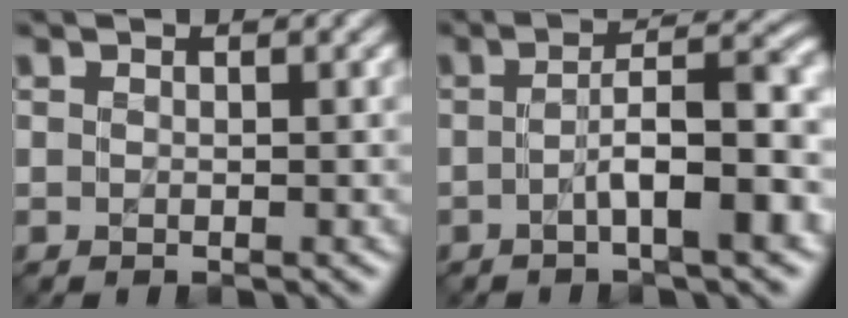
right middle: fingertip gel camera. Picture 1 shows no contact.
{"total": 7.3, "force": [-1.4, 1.7, 6.9], "torque": [-0.091, 0.017, -0.032]}